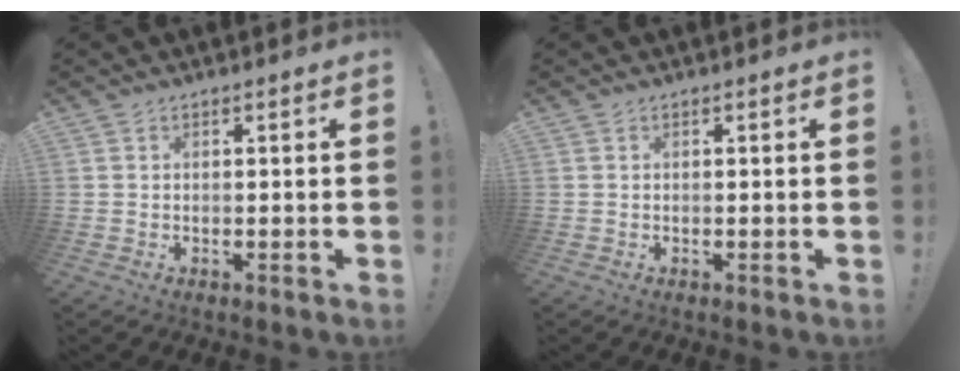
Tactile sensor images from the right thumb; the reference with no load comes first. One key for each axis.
{"total": 0.0}